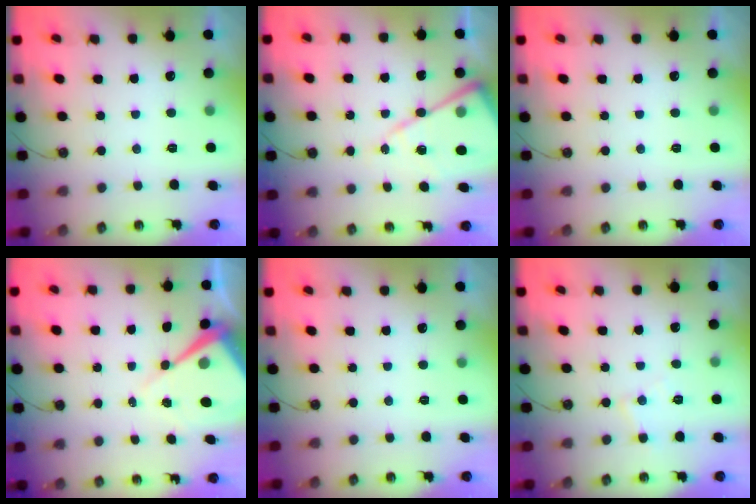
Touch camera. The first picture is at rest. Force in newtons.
{"total": 16.5, "press": 16.4, "slide": 1.6}
{"total": 0.0}
{"total": 9.4, "press": 9.4, "slide": 0.7}
{"total": 0.0}
{"total": 6.4, "press": 6.4, "slide": 0.5}